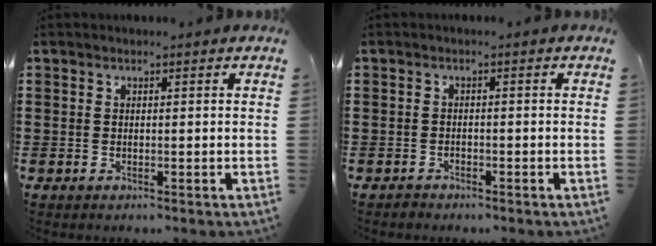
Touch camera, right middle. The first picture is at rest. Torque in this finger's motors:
{"motor_torque": [1.12, 1.02, 0.00, 0.01]}